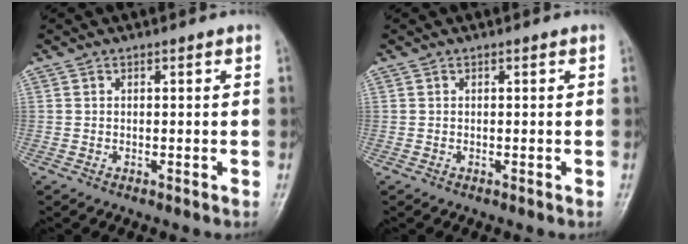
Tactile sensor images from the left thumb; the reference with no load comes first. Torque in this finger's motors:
{"motor_torque": [-0.01, 0.02, -0.08, -0.10, 0.00]}